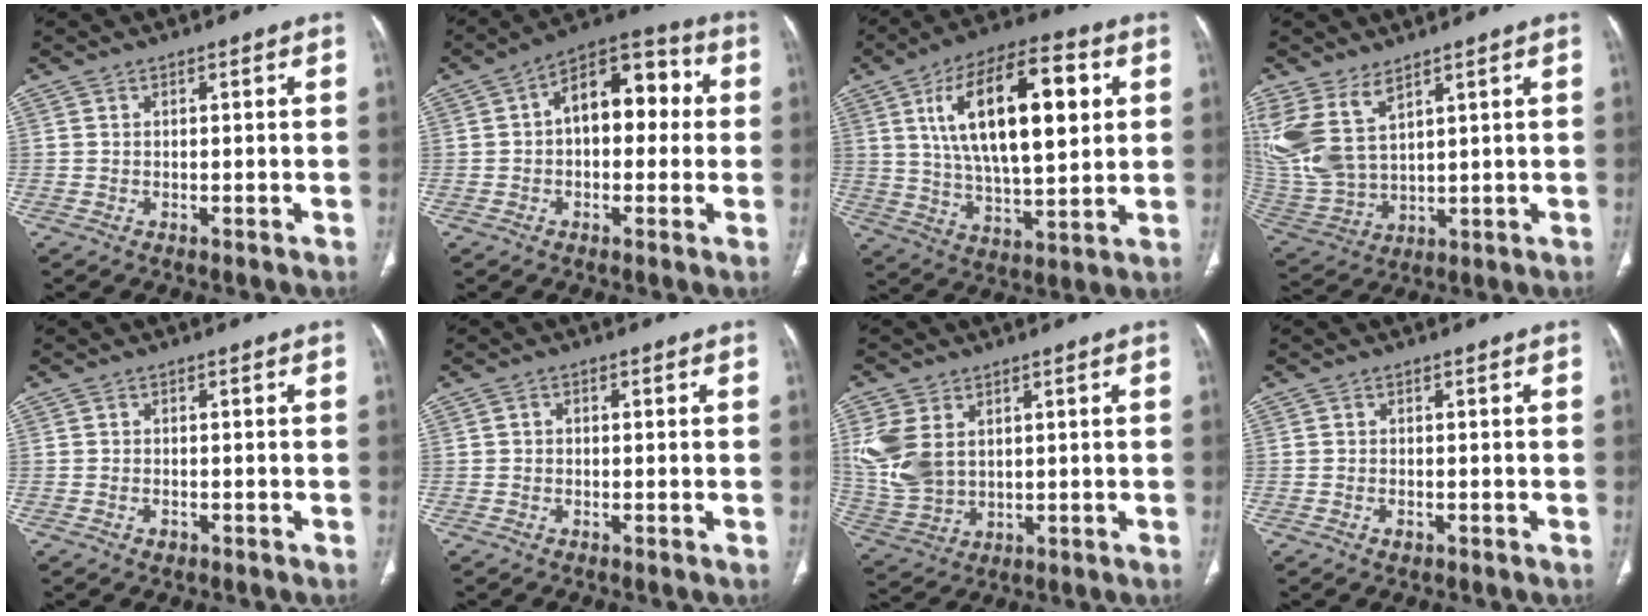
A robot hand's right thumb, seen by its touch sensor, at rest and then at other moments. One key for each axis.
{"total": 13.1, "fx": 1.4, "fy": 7.9, "fz": 10.4, "tx": -0.116, "ty": 0.041, "tz": 0.007}
{"total": 22.4, "fx": 6.1, "fy": 9.5, "fz": 19.3, "tx": -0.306, "ty": -0.005, "tz": 0.100}
{"total": 14.0, "fx": 7.2, "fy": 7.4, "fz": 9.3, "tx": -0.214, "ty": -0.029, "tz": 0.169}
{"total": 1.3, "fx": -0.6, "fy": 0.9, "fz": 0.6, "tx": -0.007, "ty": 0.005, "tz": -0.007}
{"total": 0.9, "fx": -0.1, "fy": 0.8, "fz": 0.4, "tx": -0.001, "ty": 0.003, "tz": -0.005}
{"total": 11.4, "fx": 3.1, "fy": 7.9, "fz": 7.6, "tx": -0.165, "ty": -0.009, "tz": 0.080}
{"total": 1.1, "fx": -0.6, "fy": 0.7, "fz": 0.6, "tx": -0.011, "ty": 0.002, "tz": -0.008}